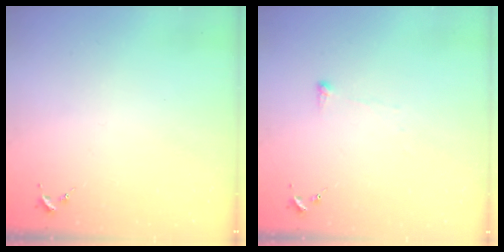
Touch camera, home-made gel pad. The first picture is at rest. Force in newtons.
{"total": 2.9, "press": 2.9, "slide": 0.4}